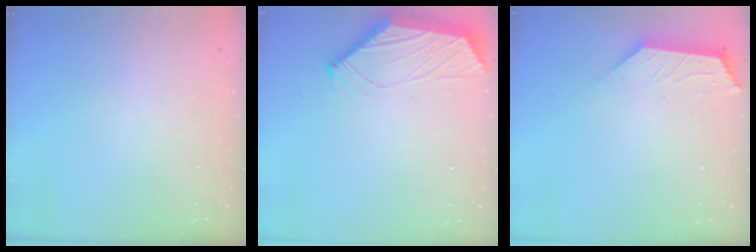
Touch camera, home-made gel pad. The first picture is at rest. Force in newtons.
{"total": 1.8, "press": 1.8, "slide": 0.2}
{"total": 2.1, "press": 2.0, "slide": 0.5}